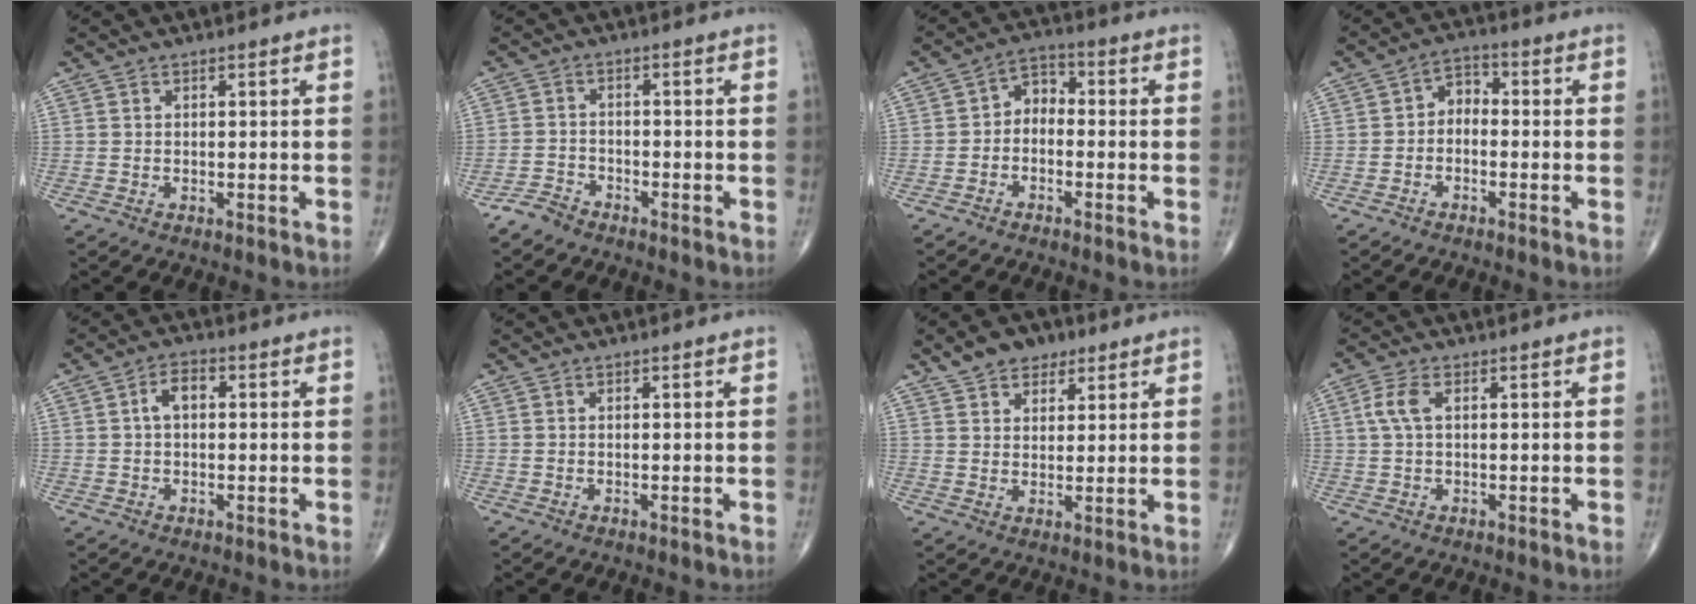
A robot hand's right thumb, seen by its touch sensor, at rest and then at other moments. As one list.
[{"total": 3.3, "force": [-2.9, 1.4, 0.5], "torque": [-0.010, 0.007, -0.061]}, {"total": 4.6, "force": [-1.1, 3.4, 2.9], "torque": [-0.031, 0.028, -0.035]}, {"total": 4.0, "force": [-0.9, 3.0, 2.6], "torque": [-0.026, 0.025, -0.031]}, {"total": 4.3, "force": [0.6, 2.5, 3.4], "torque": [-0.060, 0.015, 0.007]}, {"total": 0.0}, {"total": 7.3, "force": [4.6, 4.4, 3.6], "torque": [-0.031, -0.012, 0.076]}, {"total": 3.8, "force": [0.9, 1.8, 3.3], "torque": [-0.089, 0.011, 0.016]}]